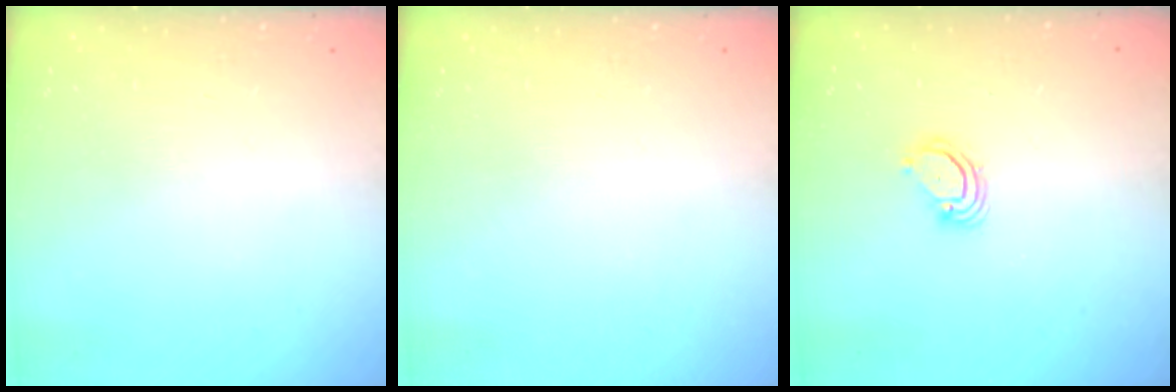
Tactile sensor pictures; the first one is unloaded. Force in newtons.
{"total": 0.0}
{"total": 3.5, "press": 3.5, "slide": 0.3}